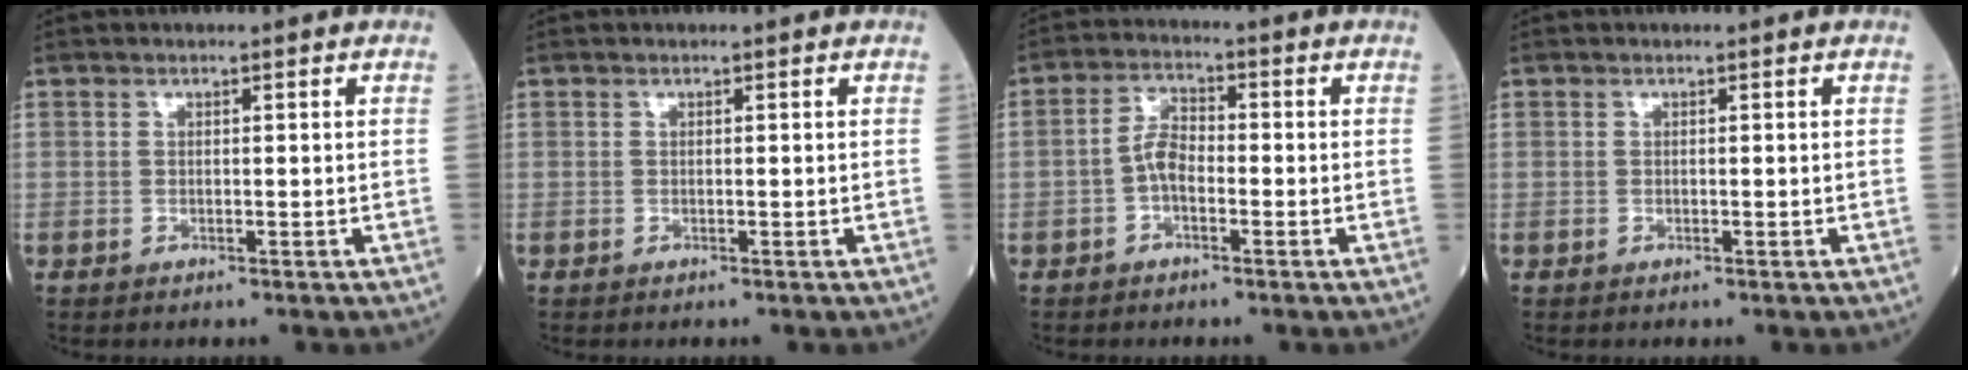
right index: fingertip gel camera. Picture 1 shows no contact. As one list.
[{"total": 0.0}, {"total": 4.0, "force": [-1.1, 1.8, 3.3], "torque": [-0.063, 0.010, -0.026]}, {"total": 0.0}]